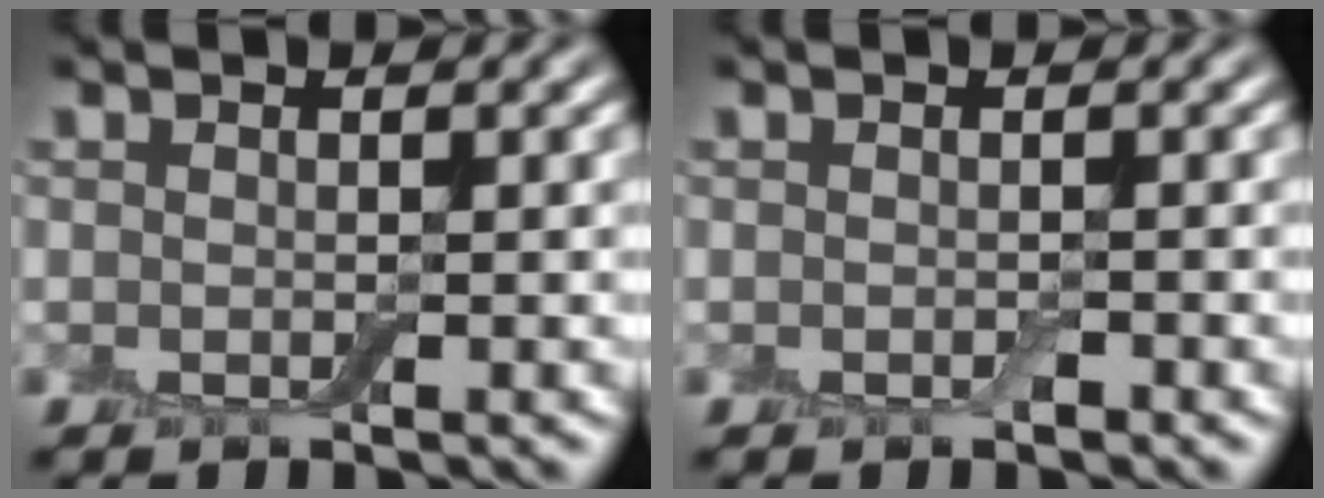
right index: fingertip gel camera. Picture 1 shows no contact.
{"total": 0.5, "force": [-0.3, 0.2, 0.3], "torque": [-0.005, 0.000, -0.005]}